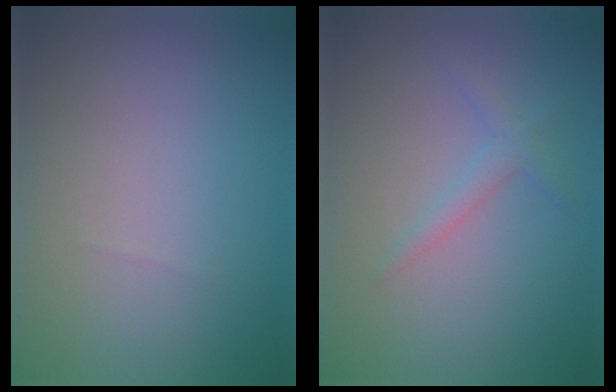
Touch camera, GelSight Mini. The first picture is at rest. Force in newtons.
{"total": 1.4, "press": 1.4, "slide": 0.1}